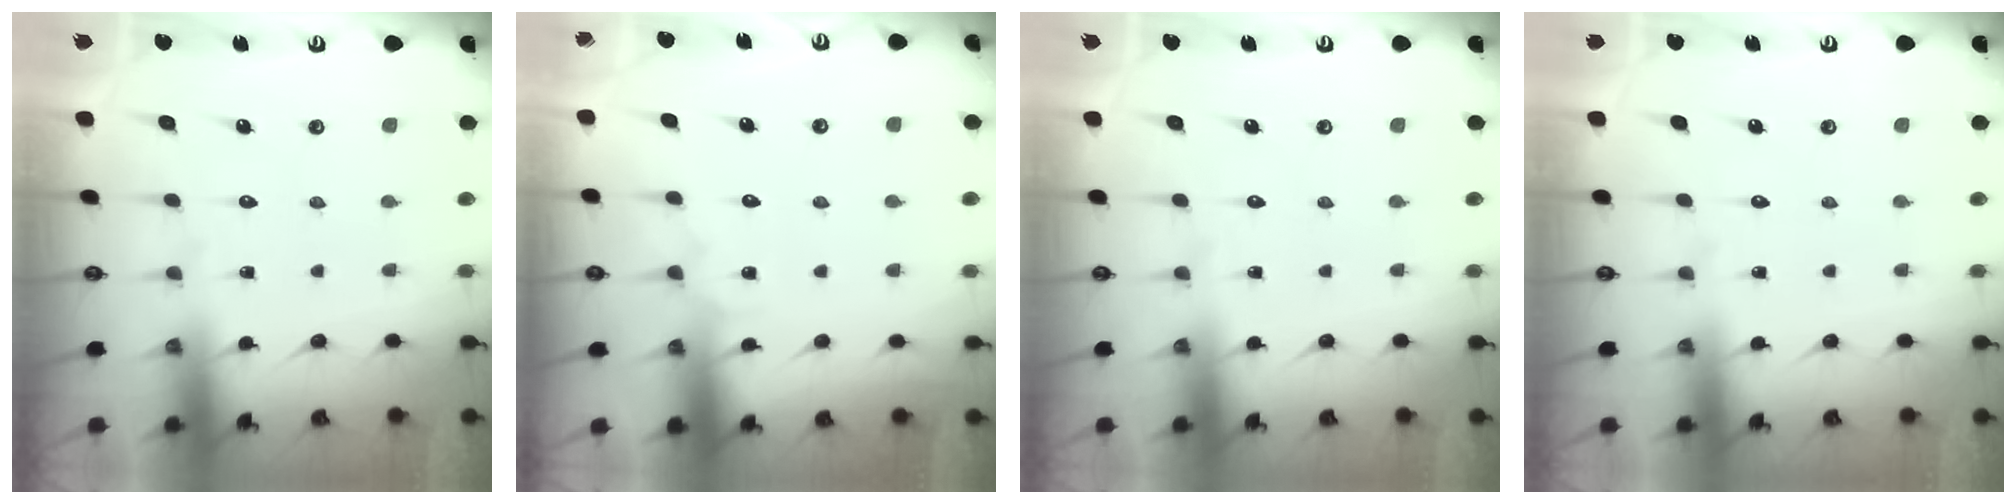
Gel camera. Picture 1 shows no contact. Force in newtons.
{"total": 2.6, "press": 2.6, "slide": 0.2}
{"total": 0.0}
{"total": 0.0}